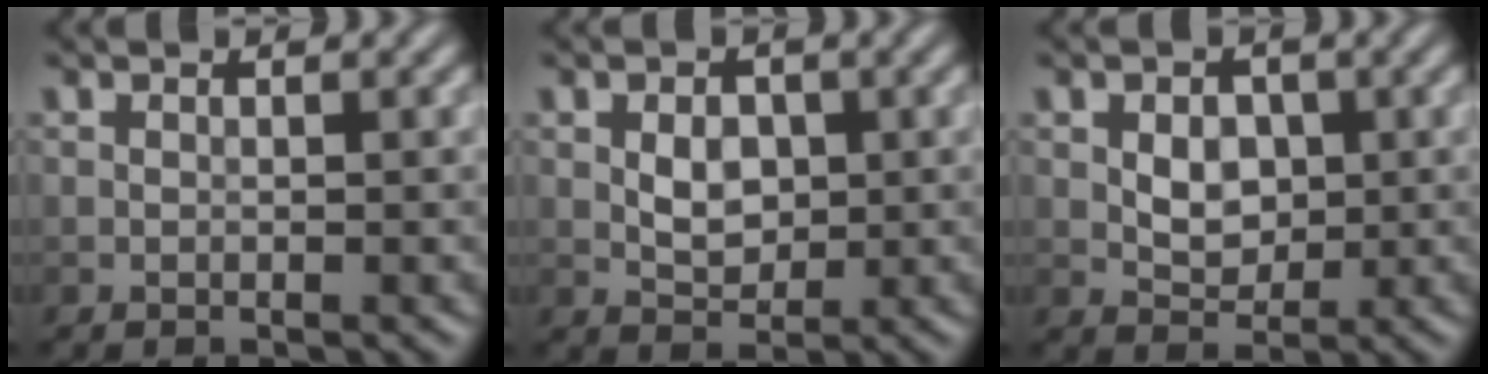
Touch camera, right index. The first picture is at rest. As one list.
[{"total": 2.6, "force": [0.2, 1.9, 1.8], "torque": [-0.030, -0.001, 0.004]}, {"total": 3.0, "force": [0.3, 2.2, 2.1], "torque": [-0.034, -0.002, 0.005]}]